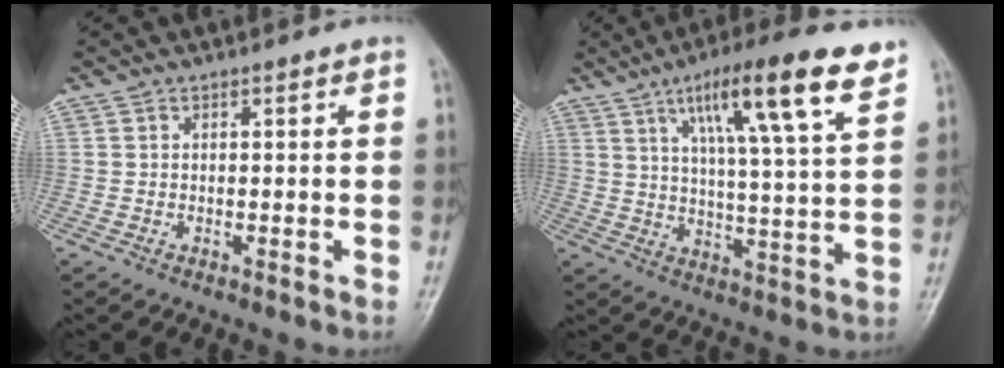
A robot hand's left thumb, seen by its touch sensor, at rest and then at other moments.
{"total": 16.6, "force": [9.3, 2.6, 13.5], "torque": [-0.204, -0.032, 0.146]}